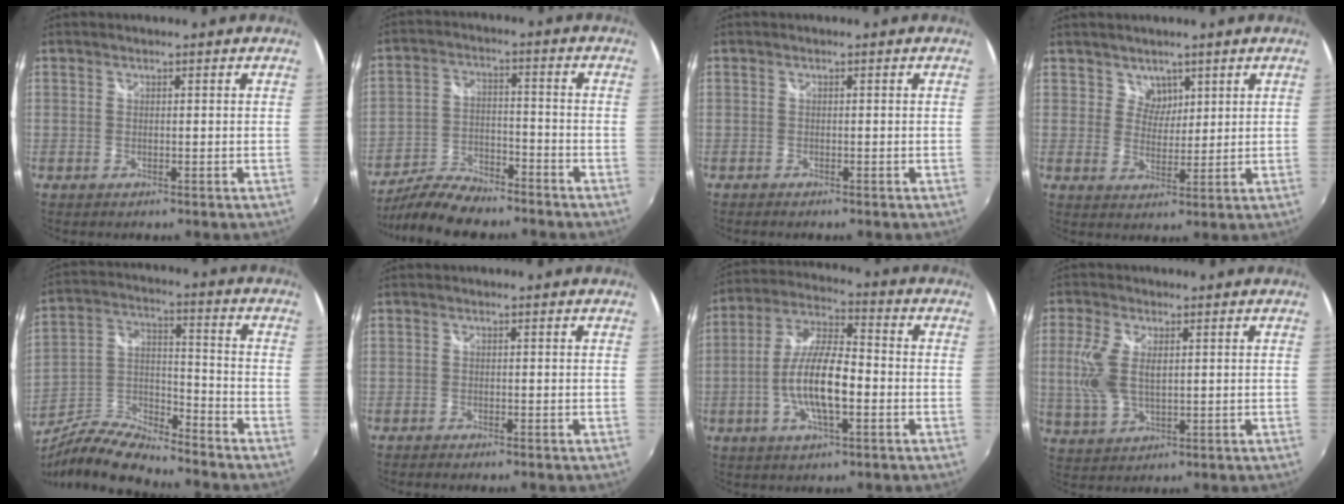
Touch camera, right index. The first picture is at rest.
{"total": 12.3, "force": [-10.6, 3.5, 5.2], "torque": [-0.125, -0.012, -0.185]}
{"total": 0.9, "force": [-0.8, 0.3, 0.3], "torque": [-0.012, -0.005, -0.016]}
{"total": 3.6, "force": [2.2, 2.8, 0.3], "torque": [0.003, 0.000, 0.038]}
{"total": 12.8, "force": [-10.4, 3.1, 6.9], "torque": [-0.151, -0.005, -0.202]}
{"total": 1.7, "force": [-1.5, 0.4, 0.7], "torque": [-0.019, -0.011, -0.026]}
{"total": 12.6, "force": [-3.1, 3.8, 11.6], "torque": [-0.235, 0.002, -0.060]}
{"total": 8.4, "force": [1.2, 4.4, 7.1], "torque": [-0.161, 0.002, 0.026]}